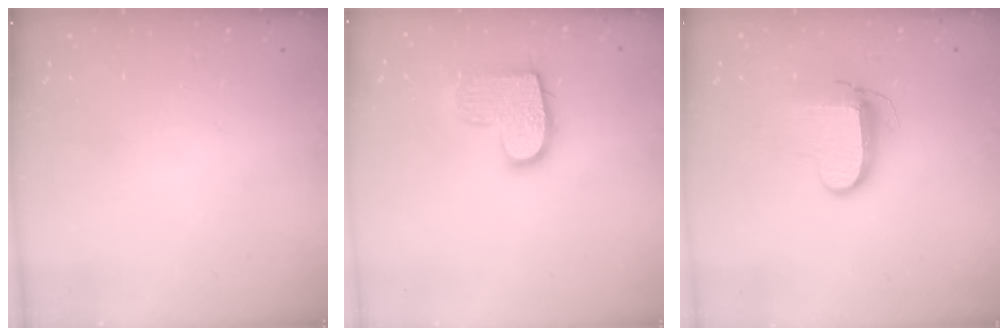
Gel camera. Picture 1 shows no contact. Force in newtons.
{"total": 12.7, "press": 12.7, "slide": 0.7}
{"total": 8.9, "press": 8.9, "slide": 0.9}